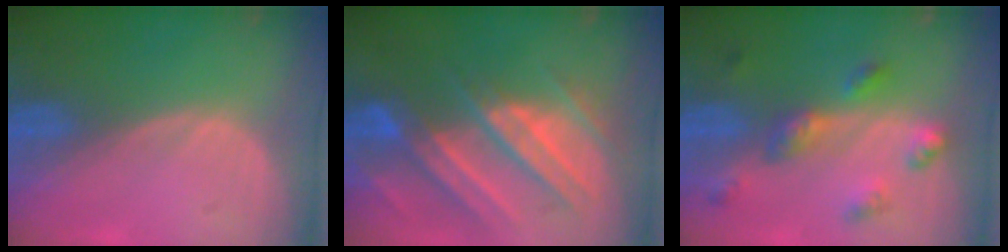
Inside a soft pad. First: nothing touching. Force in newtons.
{"total": 11.2, "press": 9.9, "slide": 5.2}
{"total": 6.4, "press": 5.7, "slide": 2.8}